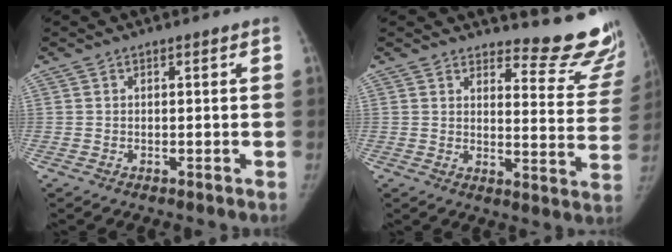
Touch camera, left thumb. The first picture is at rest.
{"total": 15.8, "force": [14.4, 3.9, 5.2], "torque": [-0.018, -0.159, 0.152]}